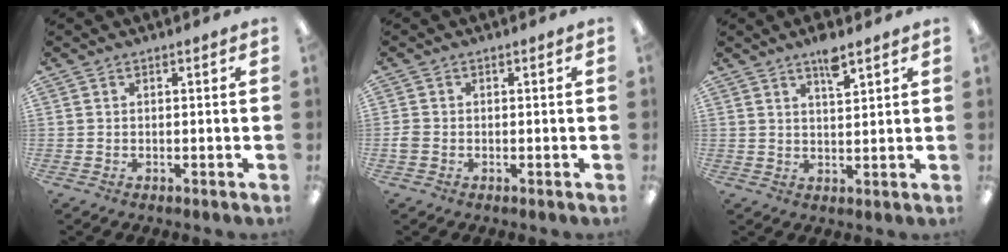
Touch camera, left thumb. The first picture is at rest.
{"total": 1.8, "force": [-0.5, 1.5, 0.8], "torque": [-0.013, 0.004, -0.009]}
{"total": 5.3, "force": [4.0, 1.4, 3.2], "torque": [-0.048, -0.020, 0.065]}